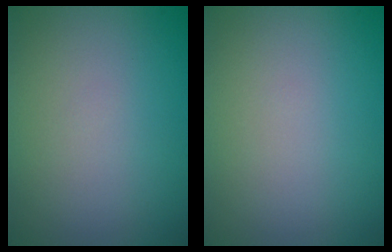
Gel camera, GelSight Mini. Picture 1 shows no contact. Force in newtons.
{"total": 0.0}